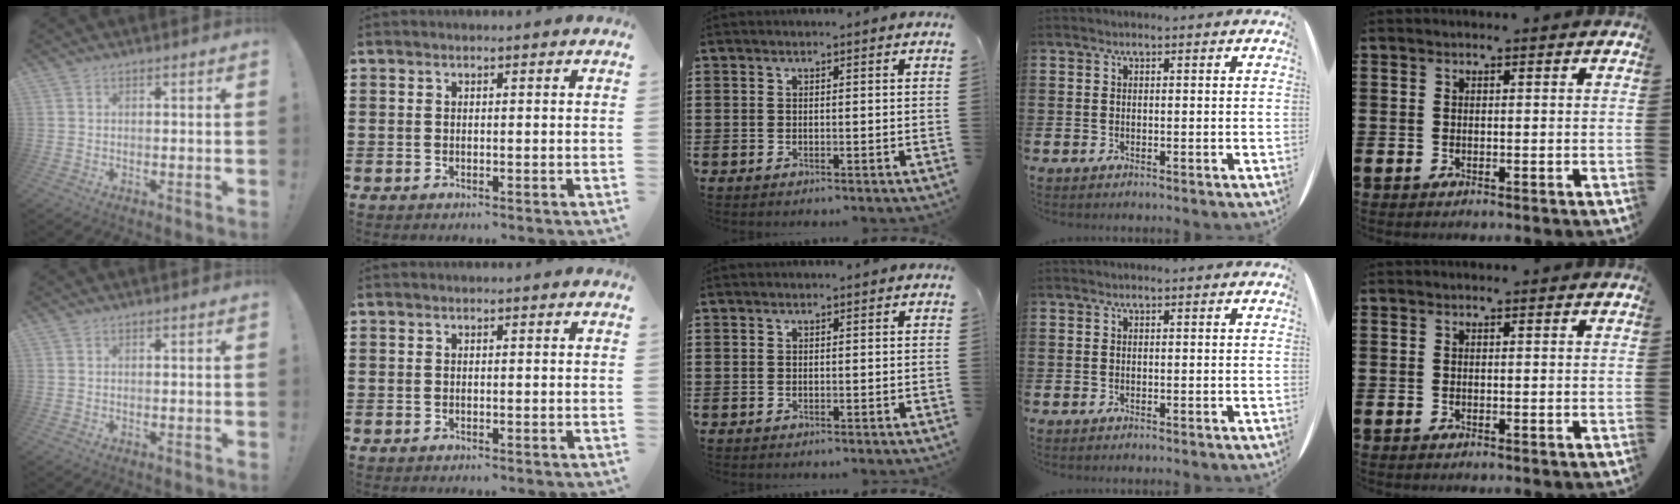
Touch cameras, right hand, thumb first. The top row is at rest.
{}